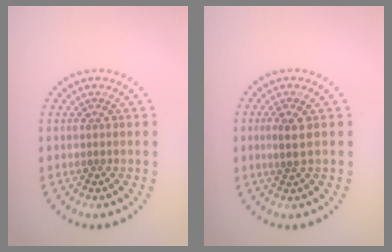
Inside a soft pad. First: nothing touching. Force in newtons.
{"total": 1.9, "press": 1.7, "slide": 0.7}